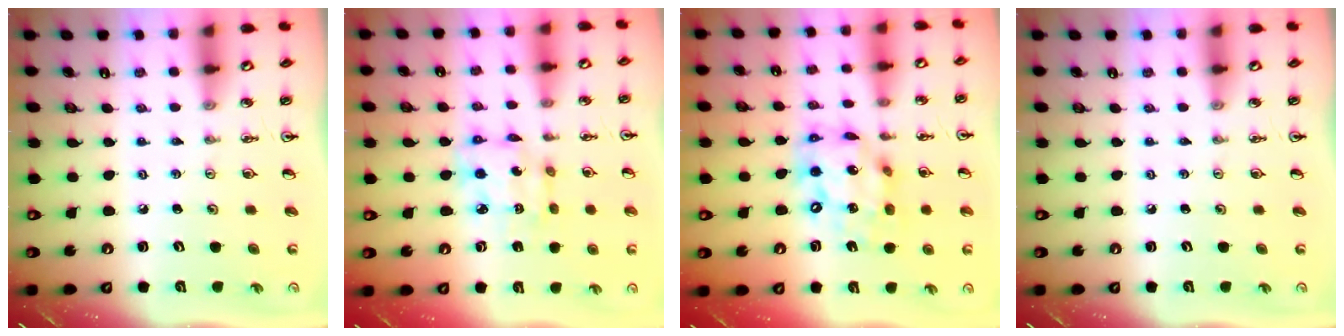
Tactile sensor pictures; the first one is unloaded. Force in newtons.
{"total": 9.1, "press": 9.1, "slide": 0.8}
{"total": 15.0, "press": 14.9, "slide": 1.5}
{"total": 0.0}